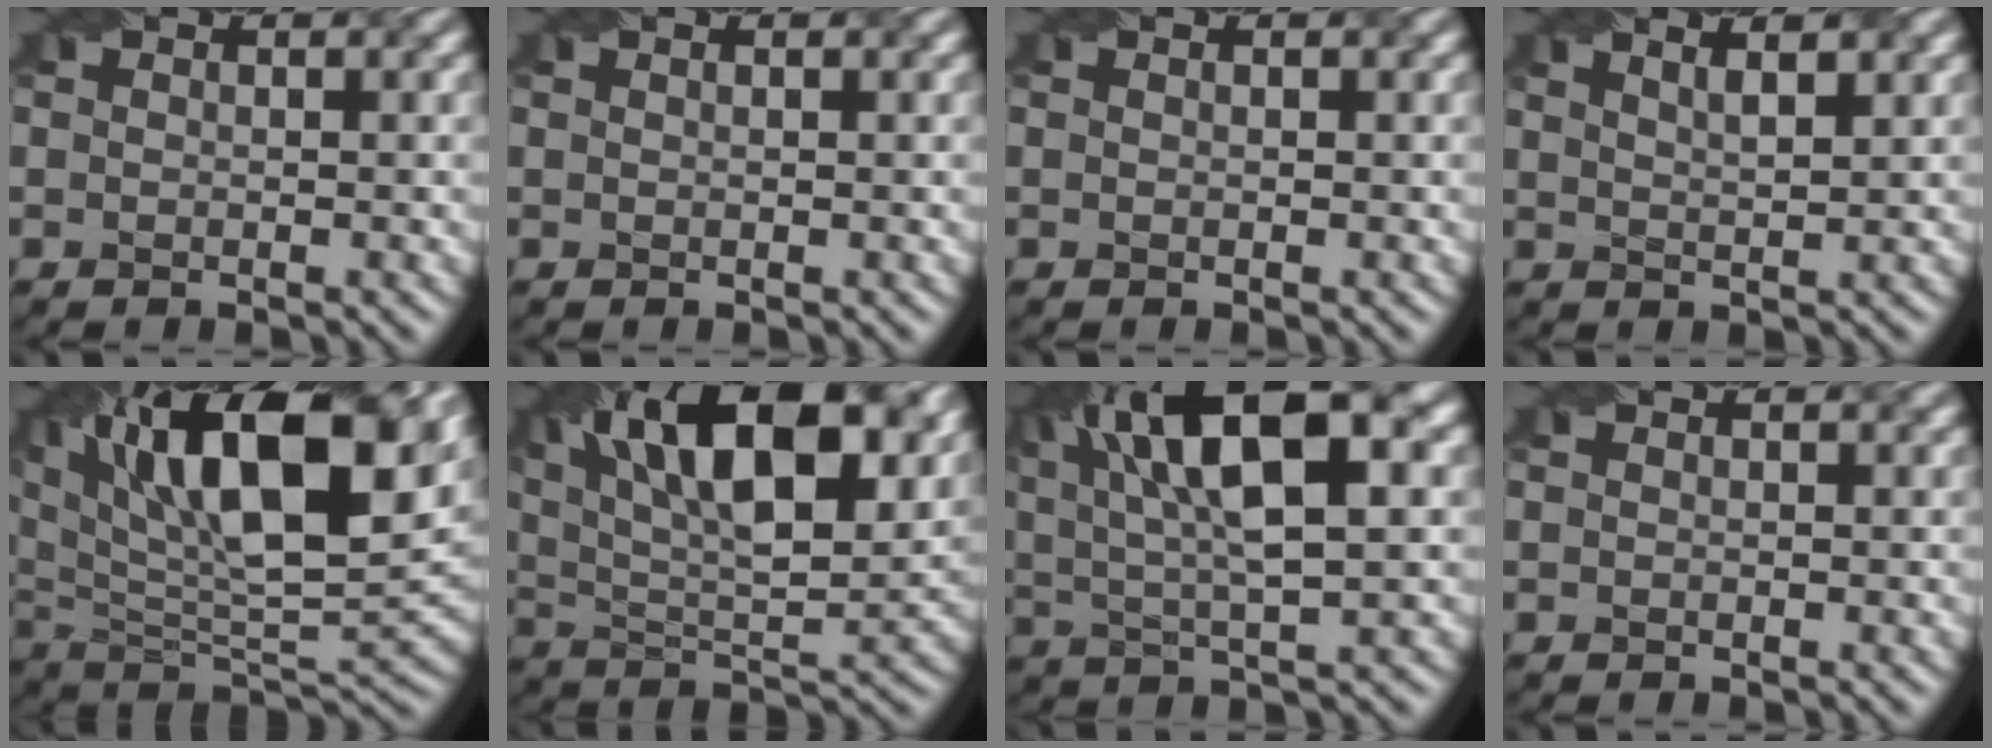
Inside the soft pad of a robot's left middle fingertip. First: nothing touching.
{"total": 0.8, "force": [0.5, 0.2, 0.6], "torque": [-0.008, -0.004, 0.005]}
{"total": 0.0}
{"total": 4.4, "force": [2.8, 1.7, 3.0], "torque": [-0.021, 0.026, 0.018]}
{"total": 17.7, "force": [7.7, 7.3, 14.1], "torque": [-0.232, 0.020, 0.132]}
{"total": 14.9, "force": [6.8, 6.0, 11.9], "torque": [-0.180, 0.013, 0.113]}
{"total": 12.7, "force": [4.2, 4.1, 11.2], "torque": [-0.181, 0.020, 0.068]}
{"total": 0.0}